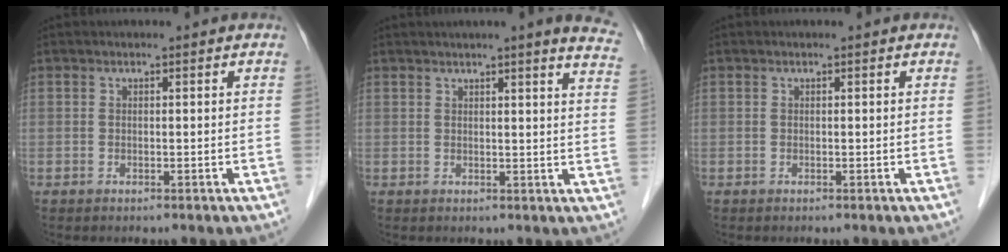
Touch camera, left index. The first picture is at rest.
{"total": 10.8, "force": [8.9, 0.0, 6.0], "torque": [-0.062, -0.023, 0.076]}
{"total": 0.0}